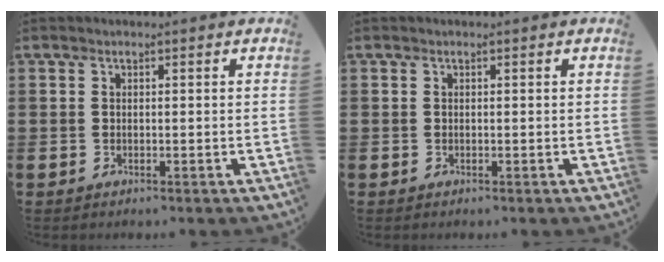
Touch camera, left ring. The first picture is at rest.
{"total": 0.0}